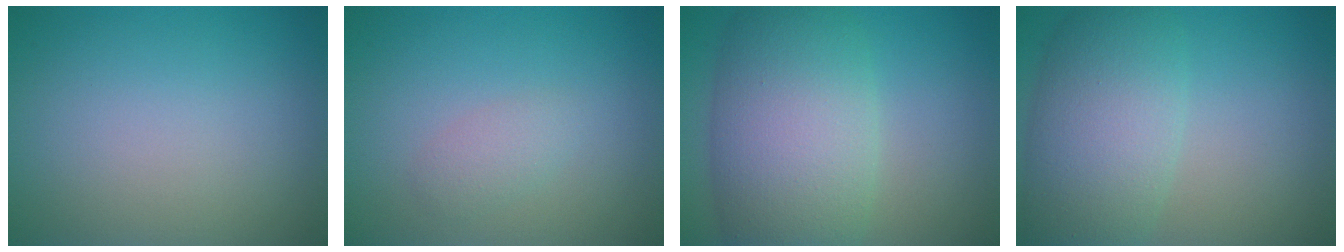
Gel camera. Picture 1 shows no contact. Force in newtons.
{"total": 1.4, "press": 1.4, "slide": 0.1}
{"total": 9.8, "press": 9.8, "slide": 0.3}
{"total": 7.2, "press": 7.2, "slide": 0.4}